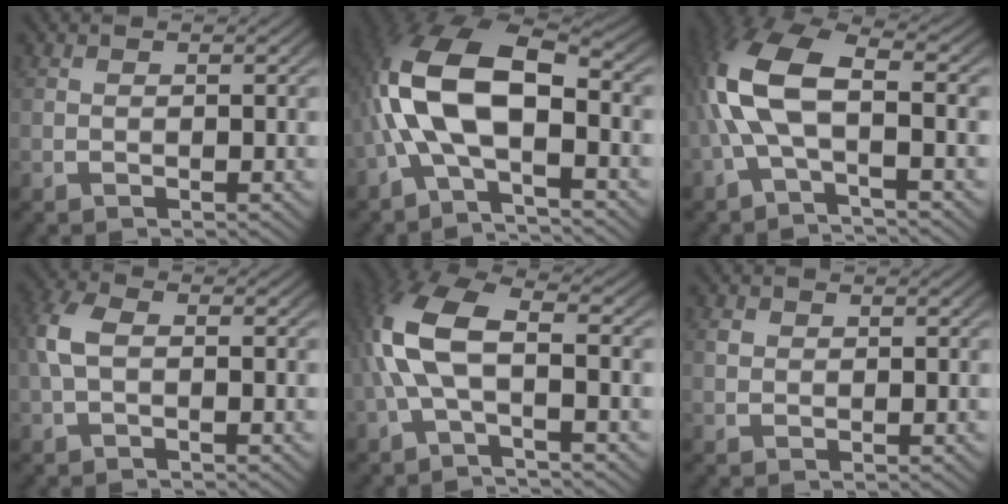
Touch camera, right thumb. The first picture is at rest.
{"total": 13.2, "force": [-0.1, 8.0, 10.5], "torque": [-0.241, -0.024, 0.003]}
{"total": 9.2, "force": [0.1, 4.9, 7.7], "torque": [-0.183, -0.006, 0.000]}
{"total": 3.2, "force": [0.1, 2.0, 2.5], "torque": [-0.075, -0.001, 0.004]}
{"total": 8.3, "force": [-0.1, 4.5, 7.0], "torque": [-0.170, -0.005, -0.002]}
{"total": 0.9, "force": [0.4, 0.7, 0.3], "torque": [-0.006, -0.001, 0.011]}